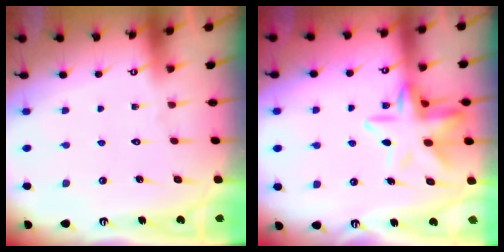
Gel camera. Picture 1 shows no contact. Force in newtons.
{"total": 13.2, "press": 13.1, "slide": 1.3}